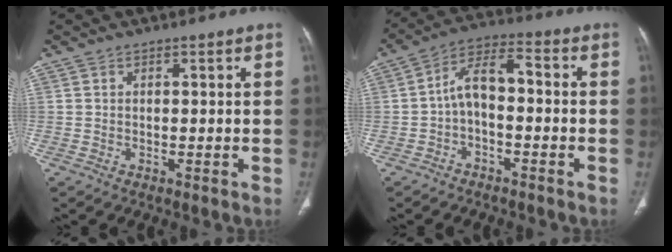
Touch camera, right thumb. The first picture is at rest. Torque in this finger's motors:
{"motor_torque": [-0.45, 0.70, 0.12, -0.08, 0.22]}